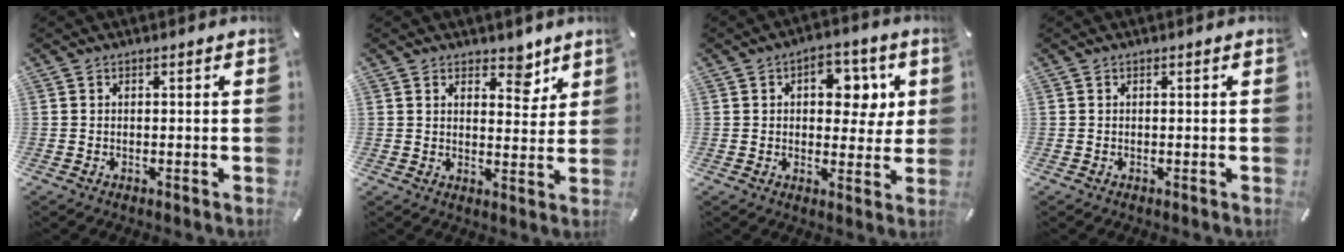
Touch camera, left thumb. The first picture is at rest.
{"total": 6.2, "force": [4.5, 3.6, 2.4], "torque": [-0.009, -0.031, 0.070]}
{"total": 9.3, "force": [2.6, 6.3, 6.4], "torque": [-0.075, -0.004, 0.035]}
{"total": 0.0}